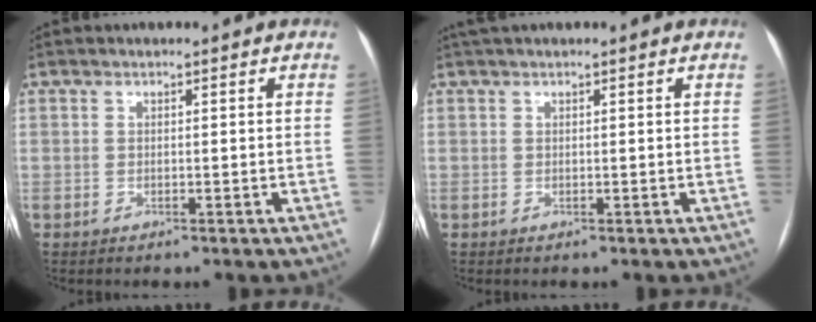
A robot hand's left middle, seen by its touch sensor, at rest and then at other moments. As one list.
[{"total": 1.8, "force": [1.6, 0.1, 0.9], "torque": [-0.012, 0.032, 0.029]}]